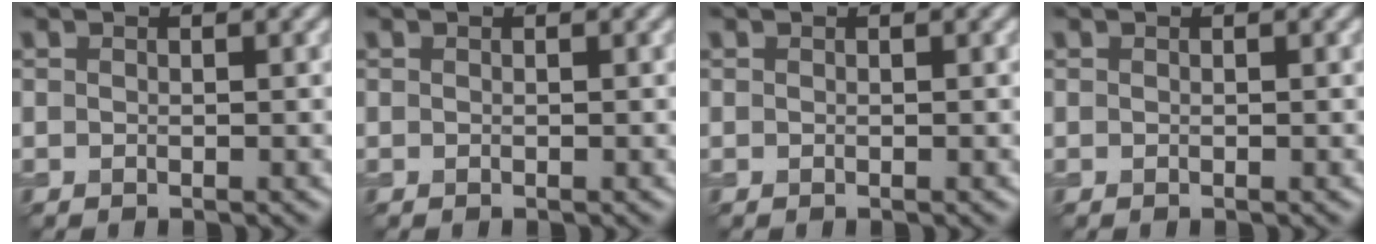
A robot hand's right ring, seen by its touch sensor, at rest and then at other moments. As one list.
[{"total": 0.0}, {"total": 0.0}, {"total": 0.0}]